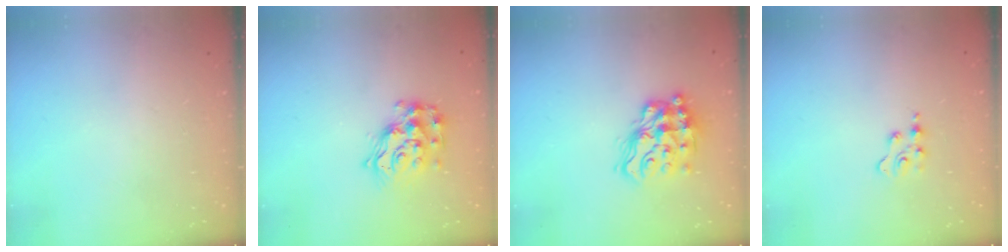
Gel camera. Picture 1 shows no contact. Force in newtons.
{"total": 12.9, "press": 12.8, "slide": 1.0}
{"total": 15.7, "press": 15.6, "slide": 1.7}
{"total": 2.6, "press": 2.5, "slide": 0.4}